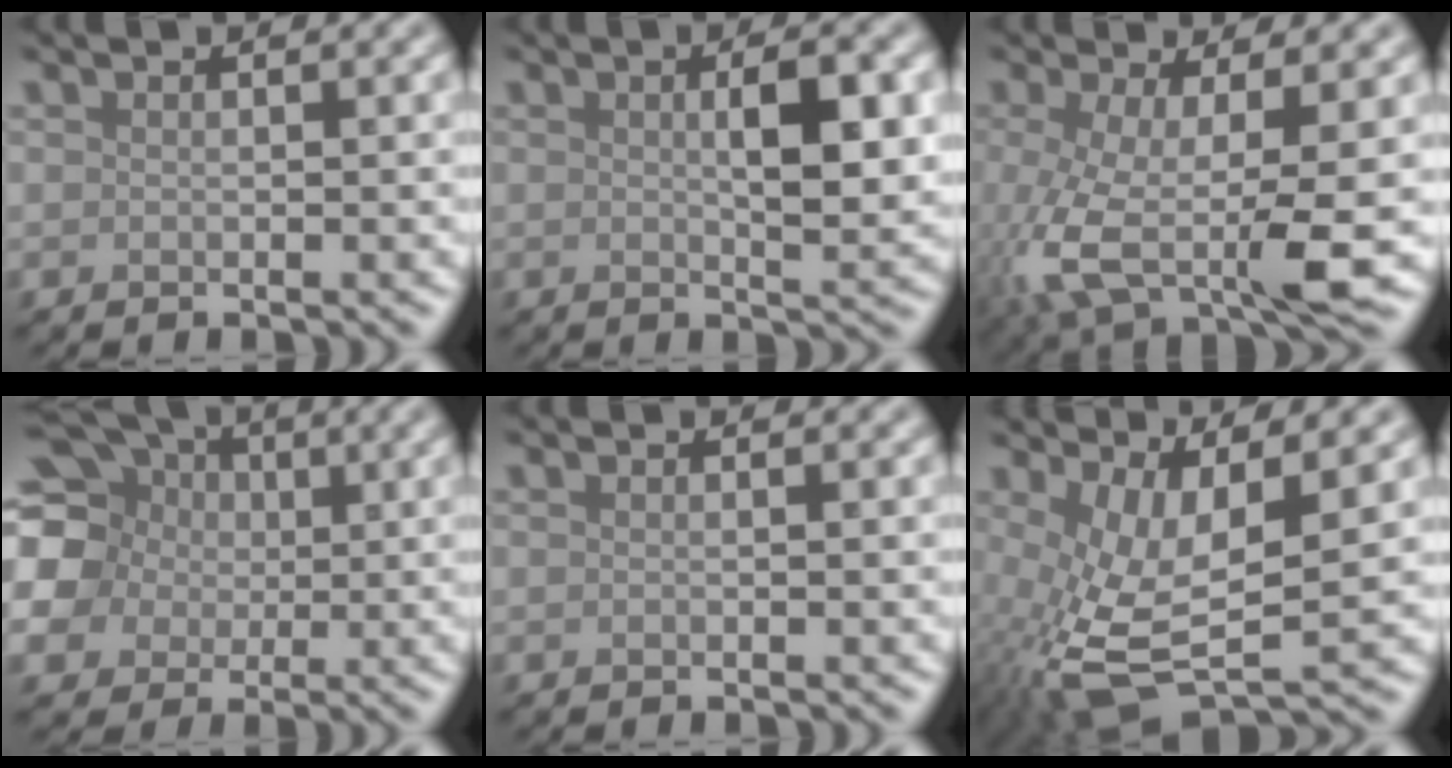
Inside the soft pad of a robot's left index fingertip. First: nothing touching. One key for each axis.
{"total": 4.5, "fx": 0.7, "fy": 1.0, "fz": 4.3, "tx": -0.068, "ty": 0.002, "tz": 0.011}
{"total": 8.0, "fx": -1.6, "fy": 2.4, "fz": 7.4, "tx": -0.151, "ty": -0.017, "tz": -0.026}
{"total": 15.1, "fx": 2.8, "fy": 13.2, "fz": 6.8, "tx": -0.172, "ty": 0.017, "tz": 0.017}
{"total": 0.0}
{"total": 8.4, "fx": -0.1, "fy": 3.5, "fz": 7.7, "tx": -0.176, "ty": -0.021, "tz": 0.008}